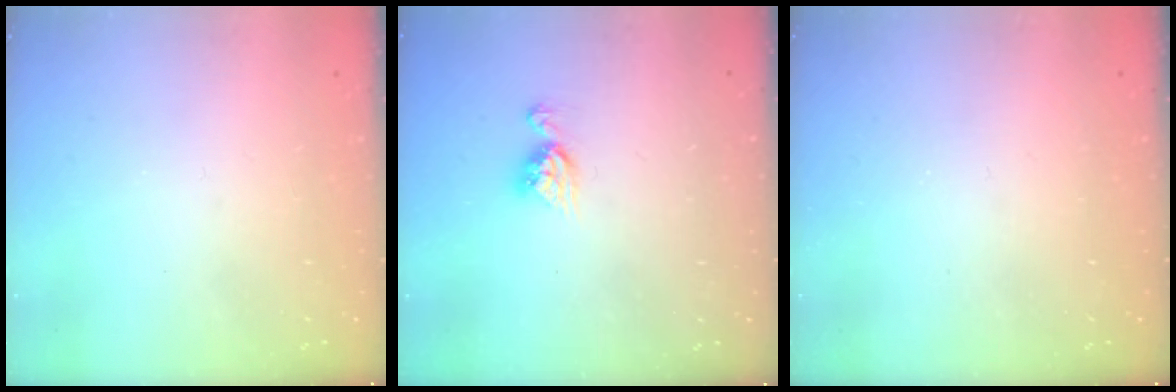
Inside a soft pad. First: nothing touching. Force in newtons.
{"total": 7.4, "press": 7.3, "slide": 0.5}
{"total": 0.0}